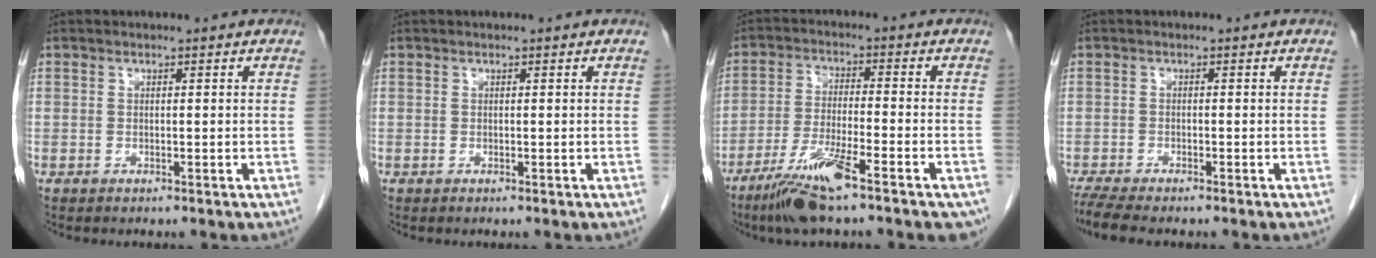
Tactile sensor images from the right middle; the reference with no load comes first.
{"total": 0.0}
{"total": 12.0, "force": [-7.7, 1.2, 9.2], "torque": [-0.155, -0.021, -0.132]}
{"total": 5.3, "force": [-4.5, 0.6, 2.7], "torque": [-0.051, -0.014, -0.076]}